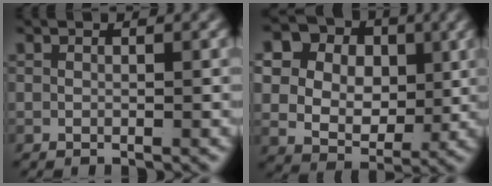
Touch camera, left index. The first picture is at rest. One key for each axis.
{"total": 14.8, "fx": 2.8, "fy": 12.3, "fz": 7.7, "tx": -0.159, "ty": -0.024, "tz": 0.035}